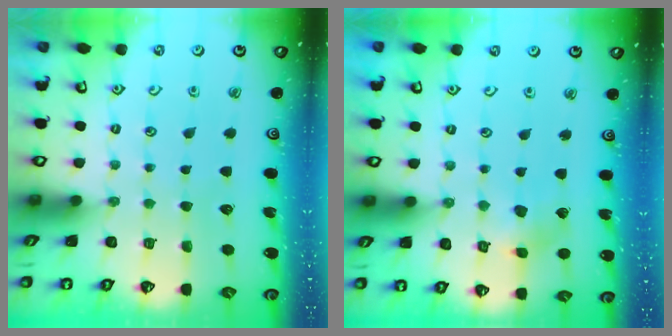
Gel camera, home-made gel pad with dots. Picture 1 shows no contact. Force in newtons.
{"total": 3.7, "press": 3.7, "slide": 0.5}